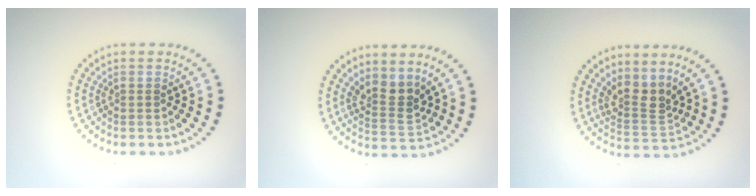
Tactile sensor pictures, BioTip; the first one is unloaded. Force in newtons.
{"total": 2.8, "press": 2.1, "slide": 1.8}
{"total": 3.1, "press": 2.2, "slide": 2.2}